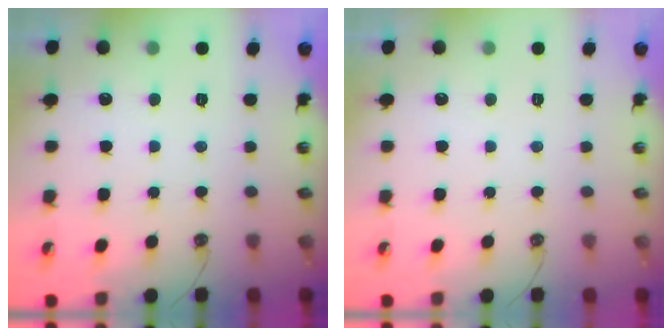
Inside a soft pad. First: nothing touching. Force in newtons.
{"total": 0.0}